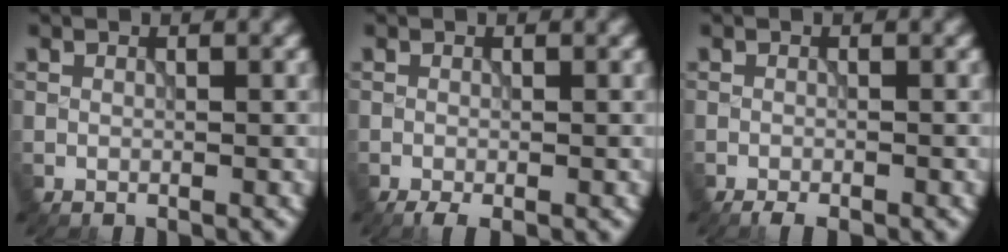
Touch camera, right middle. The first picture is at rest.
{"total": 1.4, "force": [-1.0, 0.3, 1.0], "torque": [-0.019, -0.005, -0.019]}
{"total": 1.6, "force": [-1.3, 0.4, 0.8], "torque": [-0.011, -0.002, -0.022]}